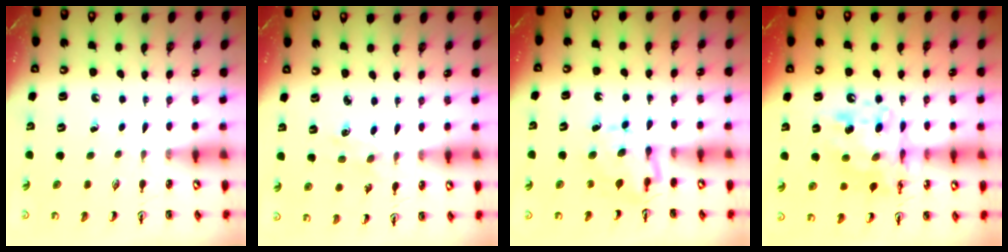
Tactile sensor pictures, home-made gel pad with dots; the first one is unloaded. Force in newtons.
{"total": 1.1, "press": 1.1, "slide": 0.2}
{"total": 6.3, "press": 6.3, "slide": 0.6}
{"total": 12.8, "press": 12.7, "slide": 1.4}